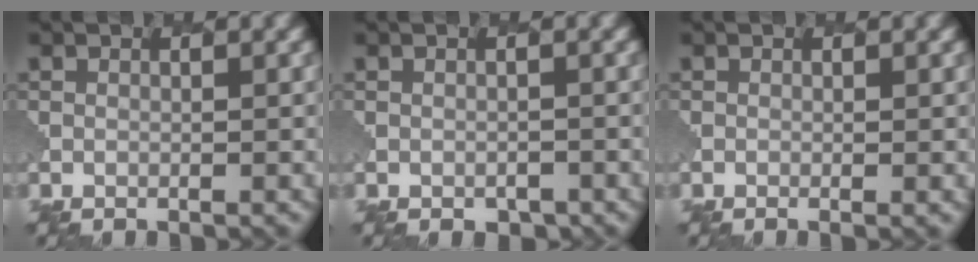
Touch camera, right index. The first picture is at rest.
{"total": 1.6, "force": [-1.1, 1.1, 0.5], "torque": [-0.008, -0.007, -0.006]}
{"total": 1.1, "force": [-0.1, 0.3, 1.1], "torque": [-0.009, -0.003, 0.003]}